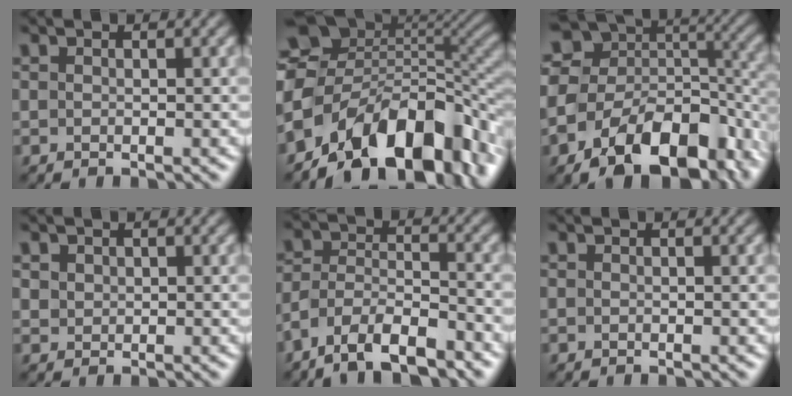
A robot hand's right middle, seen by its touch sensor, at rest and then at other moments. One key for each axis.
{"total": 15.3, "fx": -7.3, "fy": 8.8, "fz": 10.1, "tx": -0.160, "ty": 0.007, "tz": -0.126}
{"total": 15.8, "fx": -5.6, "fy": 9.8, "fz": 11.0, "tx": -0.190, "ty": -0.030, "tz": -0.041}
{"total": 1.1, "fx": 0.7, "fy": 0.8, "fz": 0.0, "tx": -0.003, "ty": 0.000, "tz": 0.013}
{"total": 7.4, "fx": -5.9, "fy": 2.6, "fz": 3.7, "tx": -0.063, "ty": 0.005, "tz": -0.113}
{"total": 0.0}